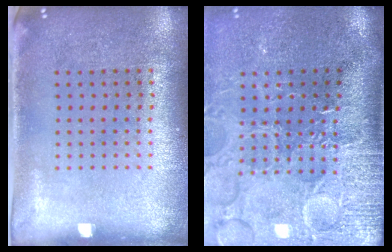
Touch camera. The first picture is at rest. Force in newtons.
{"total": 4.7, "press": 4.0, "slide": 2.4}